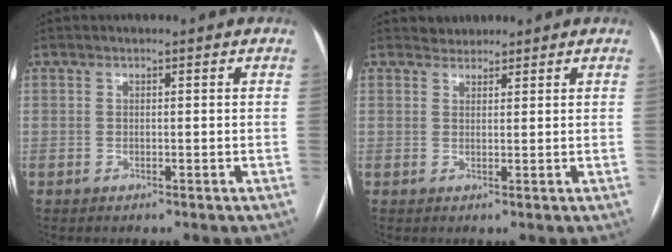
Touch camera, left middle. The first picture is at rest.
{"total": 1.6, "force": [1.4, 0.7, -0.4], "torque": [0.008, 0.008, 0.020]}